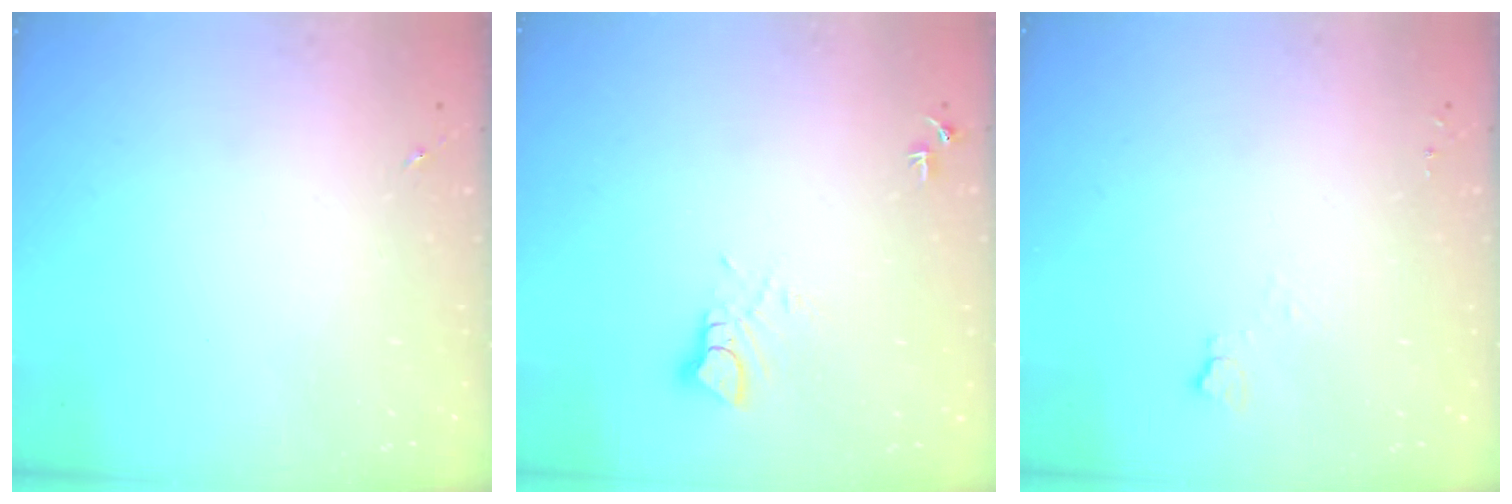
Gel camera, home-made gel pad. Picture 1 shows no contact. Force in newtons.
{"total": 4.7, "press": 4.7, "slide": 0.3}
{"total": 4.1, "press": 4.0, "slide": 0.6}